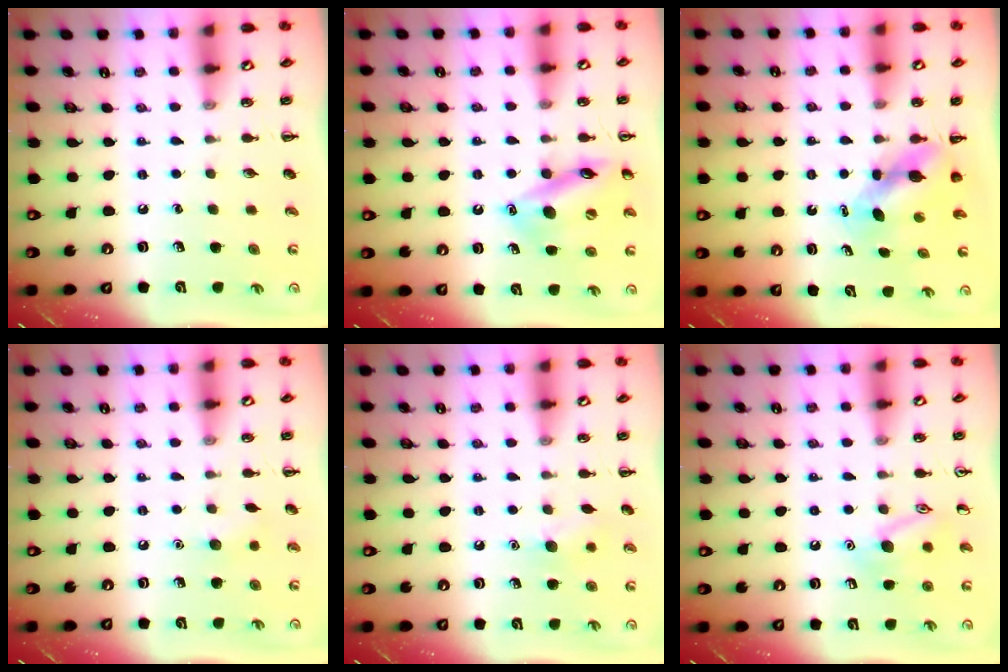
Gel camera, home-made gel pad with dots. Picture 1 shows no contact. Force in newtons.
{"total": 15.0, "press": 14.7, "slide": 3.1}
{"total": 5.8, "press": 5.8, "slide": 0.3}
{"total": 5.1, "press": 4.9, "slide": 1.4}
{"total": 6.7, "press": 6.6, "slide": 1.4}
{"total": 10.9, "press": 10.9, "slide": 0.7}